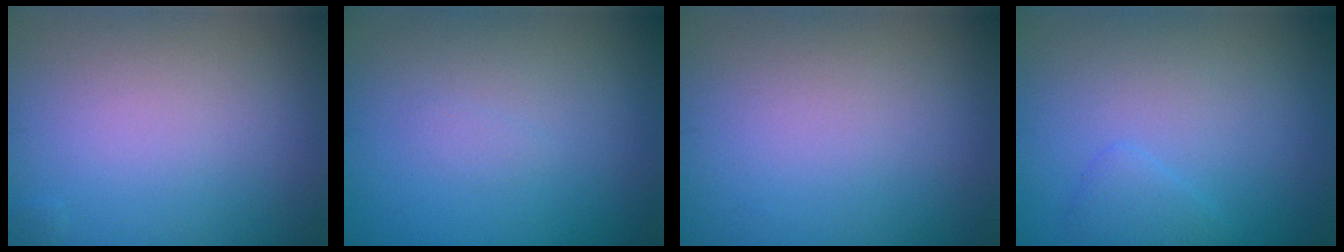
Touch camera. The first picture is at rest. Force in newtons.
{"total": 0.5, "press": 0.5, "slide": 0.1}
{"total": 0.0}
{"total": 1.1, "press": 1.1, "slide": 0.1}